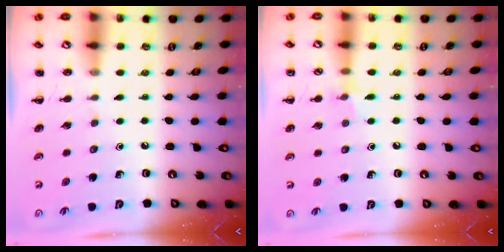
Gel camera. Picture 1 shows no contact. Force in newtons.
{"total": 5.7, "press": 5.4, "slide": 1.9}